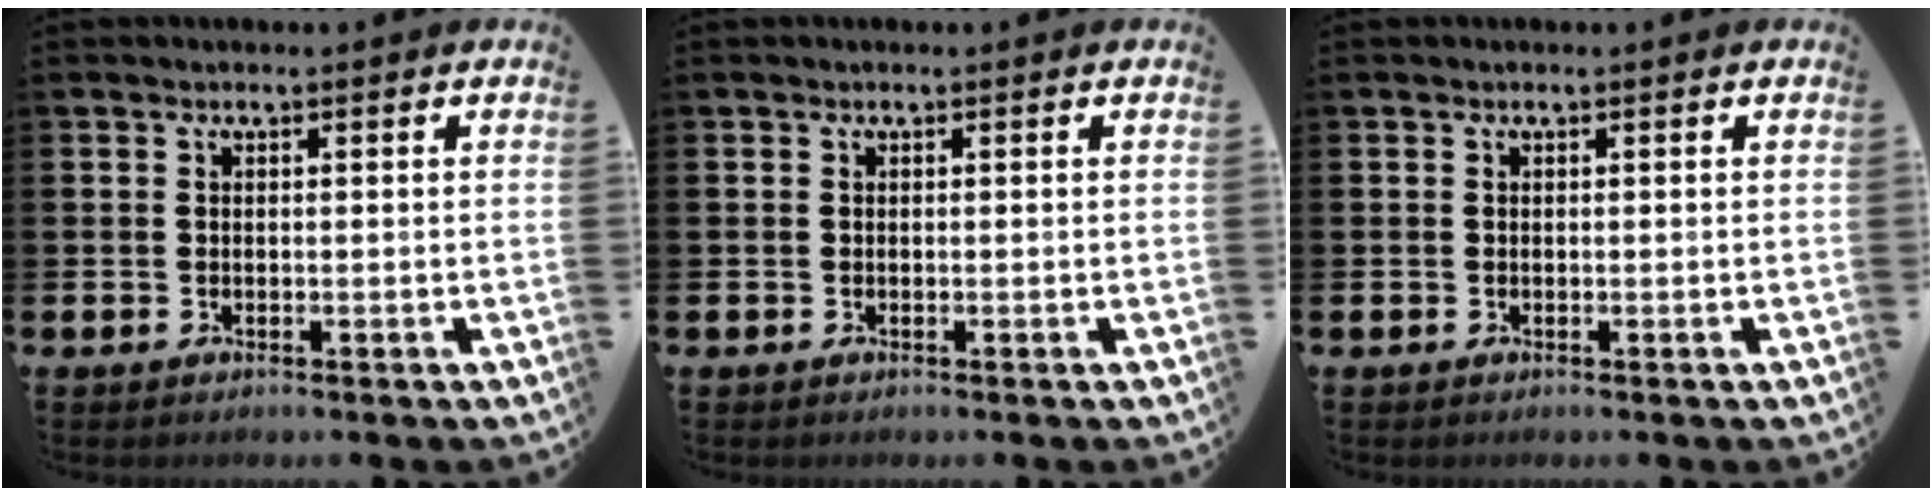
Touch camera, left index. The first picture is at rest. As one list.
[{"total": 0.0}, {"total": 0.0}]